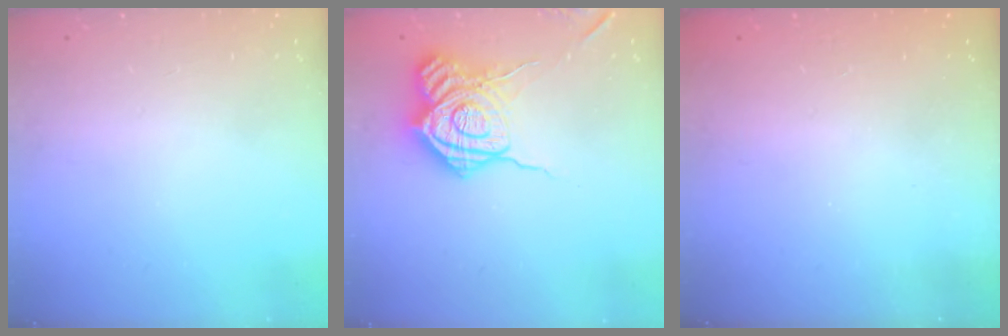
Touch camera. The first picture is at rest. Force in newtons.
{"total": 19.7, "press": 19.7, "slide": 1.0}
{"total": 2.3, "press": 2.2, "slide": 0.8}